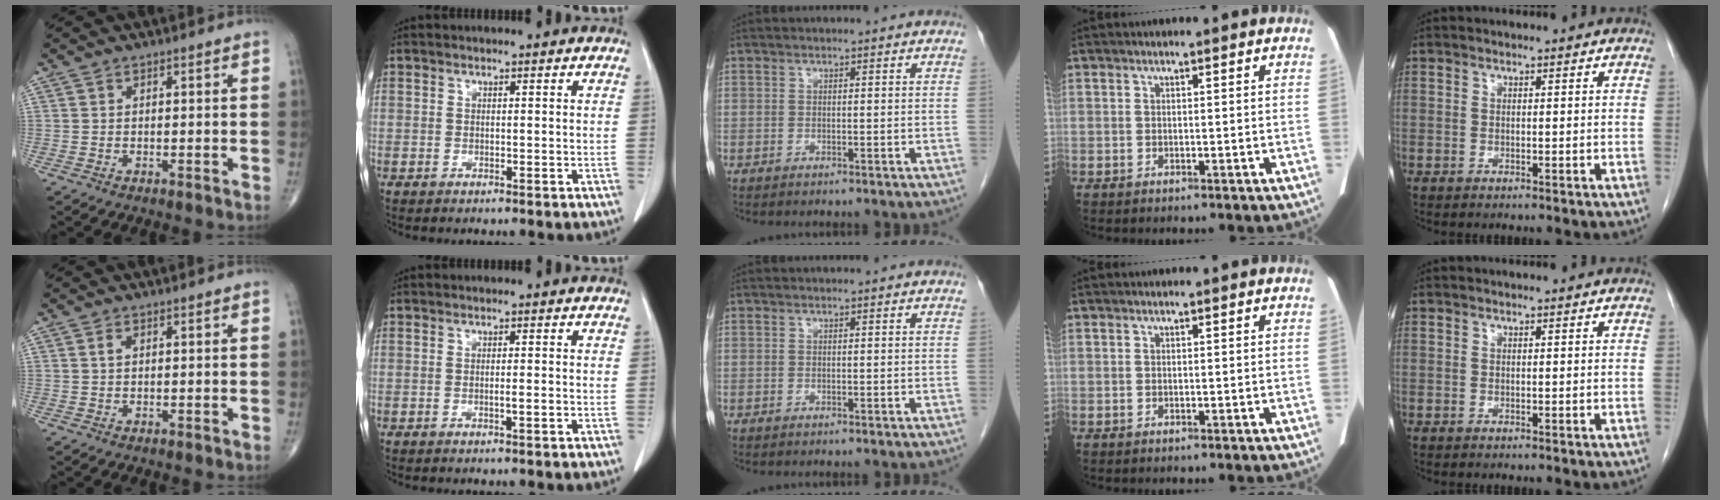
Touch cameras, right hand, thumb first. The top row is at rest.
{"thumb": {"total": 1.2, "force": [0.3, 0.7, 0.8], "torque": [-0.016, 0.004, 0.007]}, "index": {"total": 1.3, "force": [-0.5, 0.0, 1.2], "torque": [-0.023, 0.000, -0.007]}}